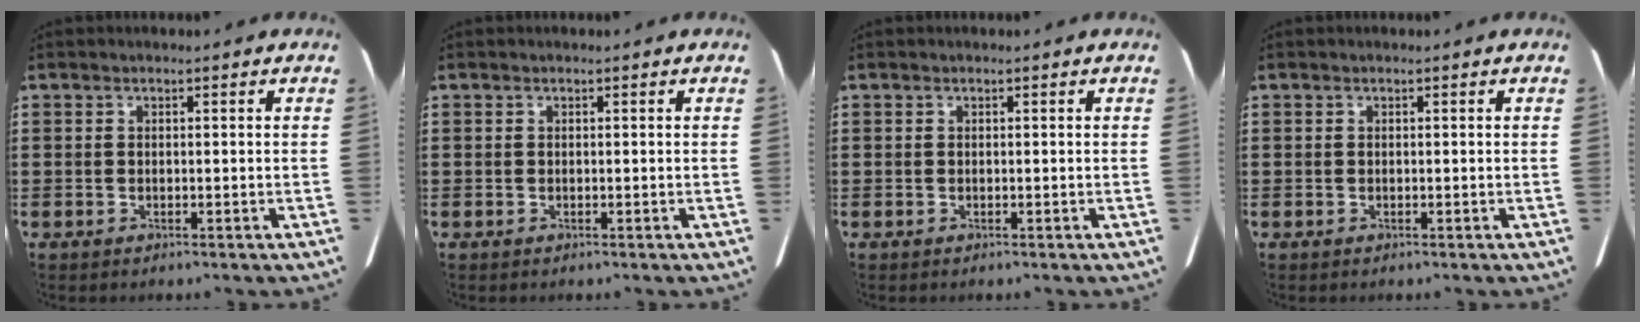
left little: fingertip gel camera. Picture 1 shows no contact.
{"total": 0.0}
{"total": 0.0}
{"total": 0.0}